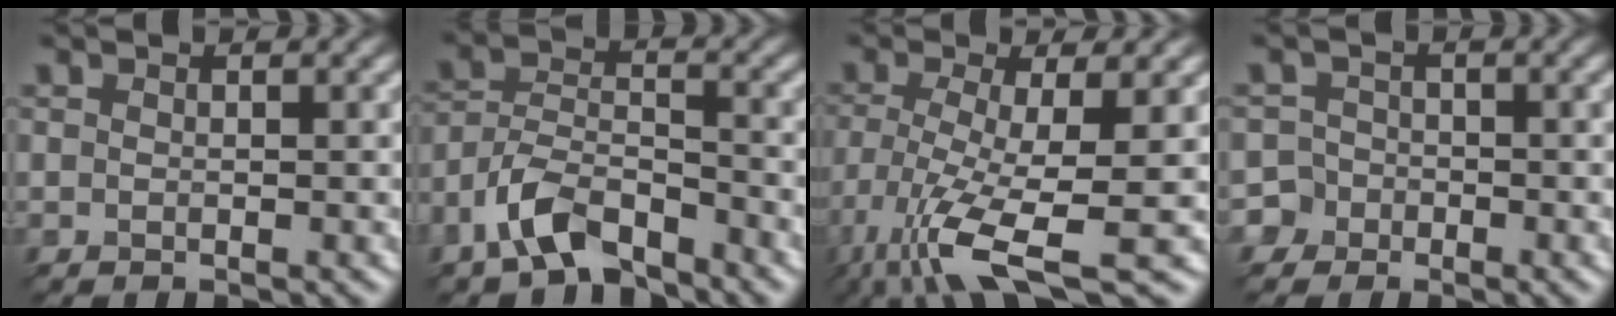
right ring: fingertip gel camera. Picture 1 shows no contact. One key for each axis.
{"total": 4.9, "fx": -4.4, "fy": 1.3, "fz": 1.7, "tx": -0.046, "ty": 0.009, "tz": -0.073}
{"total": 8.7, "fx": -4.8, "fy": 1.6, "fz": 7.0, "tx": -0.161, "ty": -0.012, "tz": -0.070}
{"total": 2.9, "fx": -2.4, "fy": 1.2, "fz": -1.1, "tx": 0.019, "ty": 0.002, "tz": -0.030}